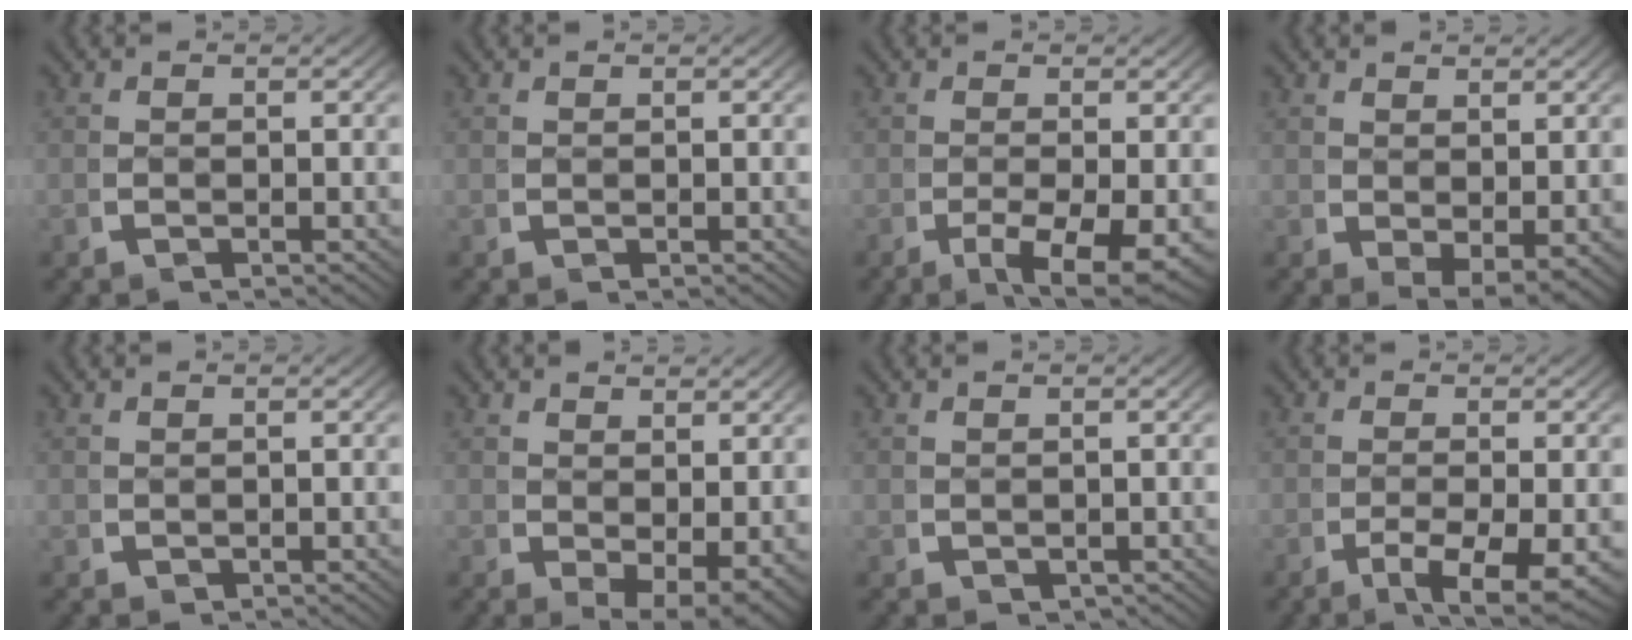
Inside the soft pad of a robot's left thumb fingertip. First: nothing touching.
{"total": 0.0}
{"total": 5.5, "force": [-1.6, 2.5, 4.7], "torque": [-0.085, -0.032, -0.009]}
{"total": 2.7, "force": [0.3, 1.9, 1.9], "torque": [-0.038, -0.030, 0.026]}
{"total": 0.5, "force": [0.3, 0.4, -0.2], "torque": [-0.001, -0.005, 0.010]}
{"total": 3.7, "force": [0.0, 2.5, 2.8], "torque": [-0.051, -0.039, 0.025]}
{"total": 0.7, "force": [0.1, 0.7, 0.0], "torque": [-0.001, -0.005, 0.008]}
{"total": 4.9, "force": [-1.6, 2.0, 4.2], "torque": [-0.077, -0.026, -0.012]}